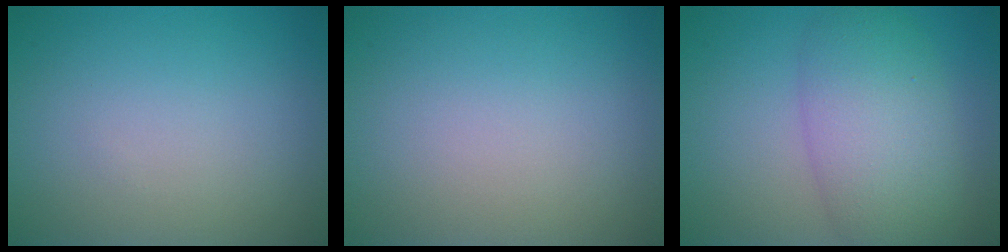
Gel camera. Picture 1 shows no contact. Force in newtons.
{"total": 0.0}
{"total": 6.8, "press": 6.8, "slide": 0.2}